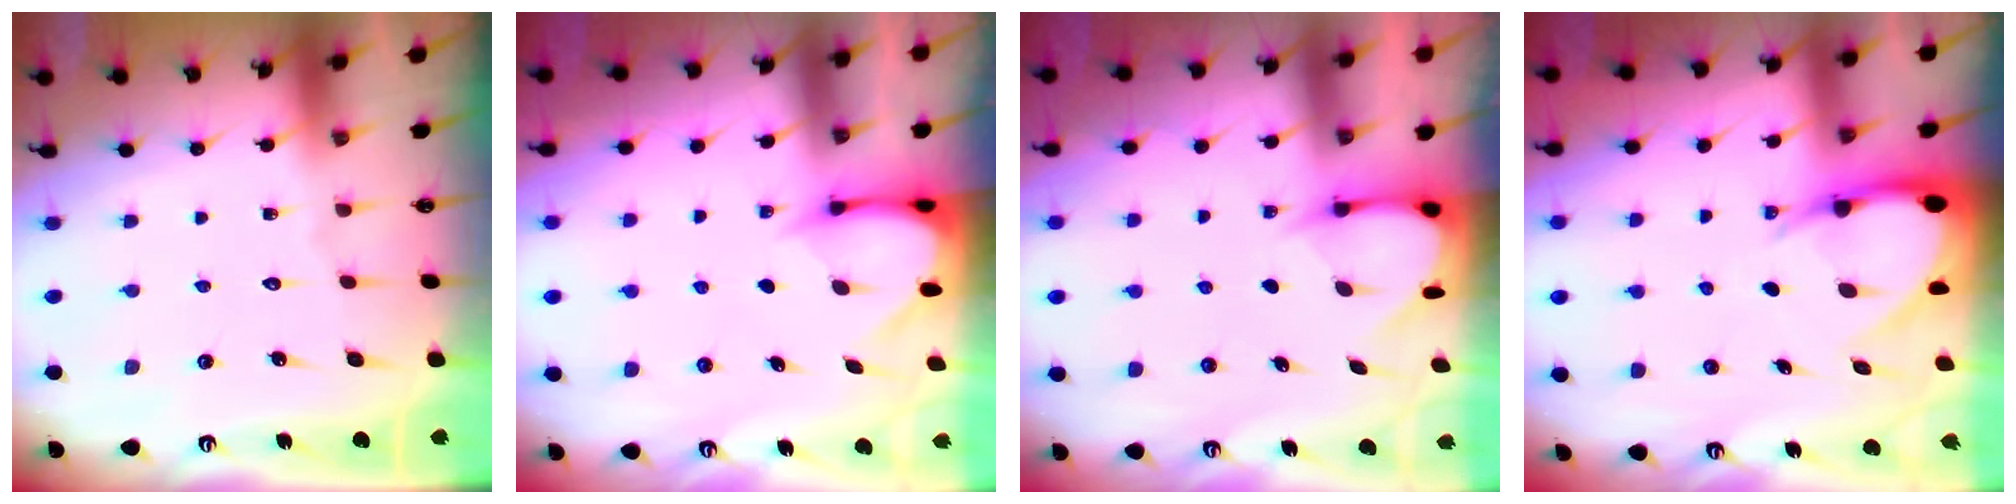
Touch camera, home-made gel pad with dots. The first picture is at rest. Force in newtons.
{"total": 3.3, "press": 3.3, "slide": 0.3}
{"total": 3.9, "press": 3.8, "slide": 0.4}
{"total": 7.5, "press": 7.4, "slide": 0.9}